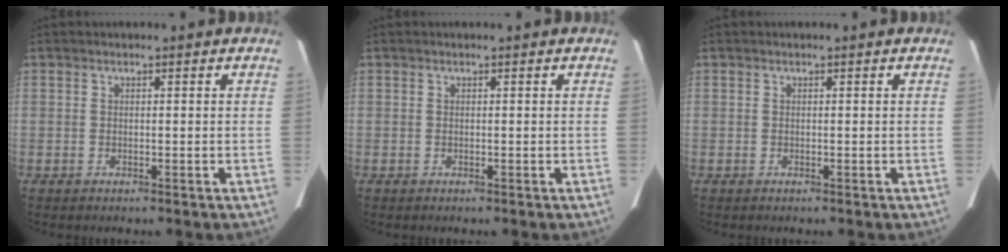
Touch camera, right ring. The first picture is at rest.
{"total": 0.0}
{"total": 0.0}